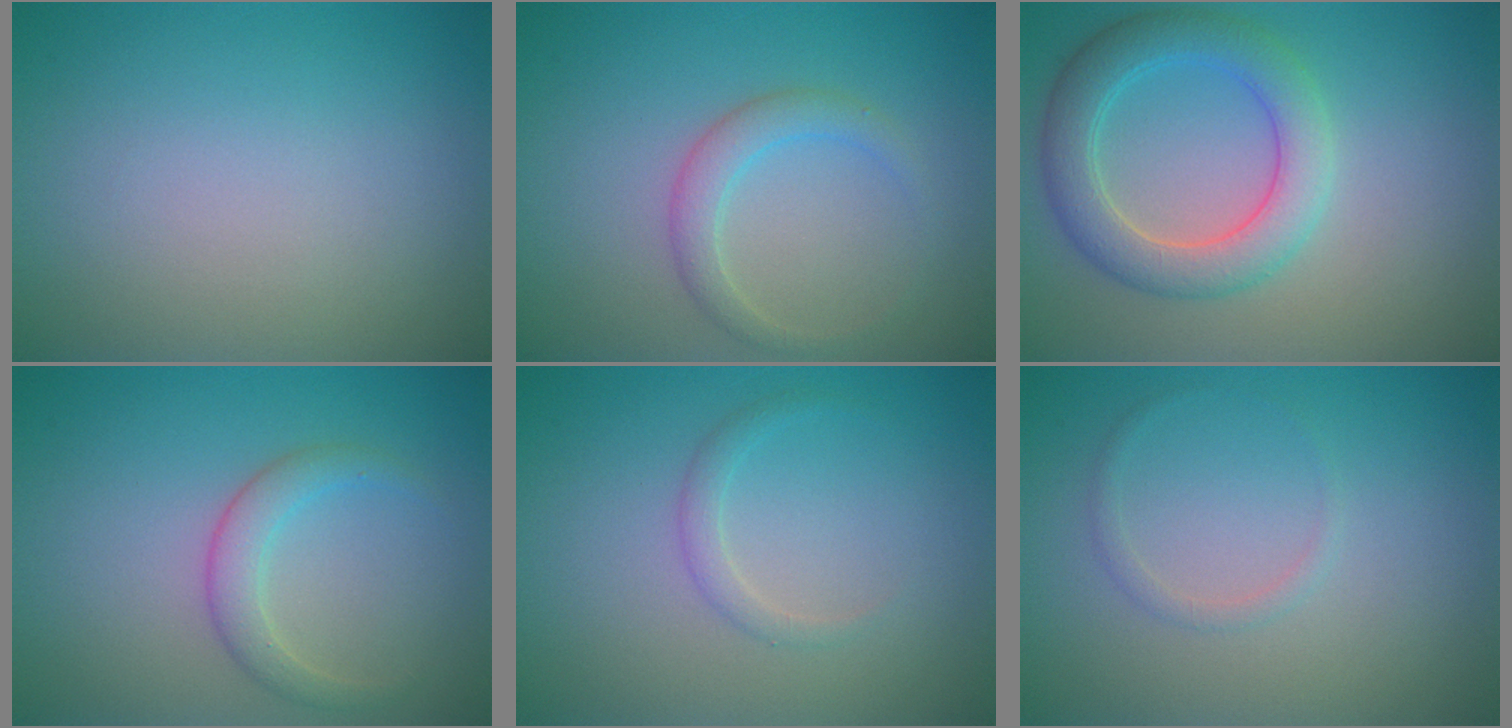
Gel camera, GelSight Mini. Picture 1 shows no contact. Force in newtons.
{"total": 2.2, "press": 2.2, "slide": 0.1}
{"total": 5.0, "press": 5.0, "slide": 0.1}
{"total": 2.3, "press": 2.3, "slide": 0.1}
{"total": 1.2, "press": 1.2, "slide": 0.0}
{"total": 0.8, "press": 0.8, "slide": 0.0}